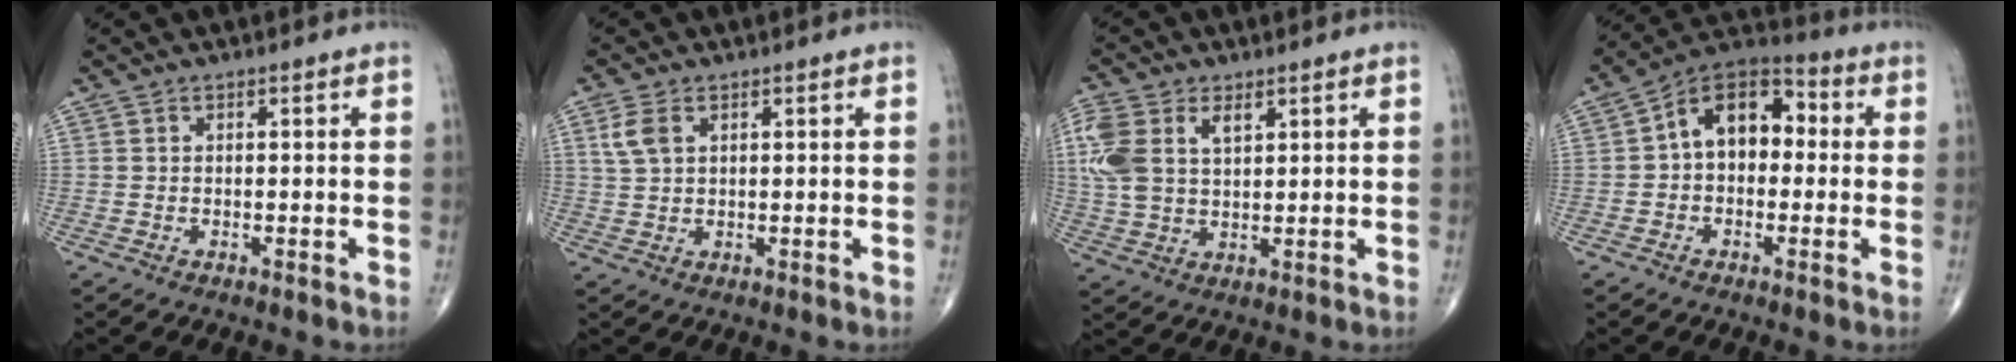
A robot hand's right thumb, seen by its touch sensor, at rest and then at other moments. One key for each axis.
{"total": 4.1, "fx": 1.6, "fy": 2.4, "fz": 2.8, "tx": -0.065, "ty": 0.004, "tz": 0.037}
{"total": 11.0, "fx": 4.0, "fy": 6.7, "fz": 7.8, "tx": -0.172, "ty": 0.004, "tz": 0.083}
{"total": 11.8, "fx": 0.7, "fy": 7.9, "fz": 8.8, "tx": -0.108, "ty": 0.039, "tz": -0.006}